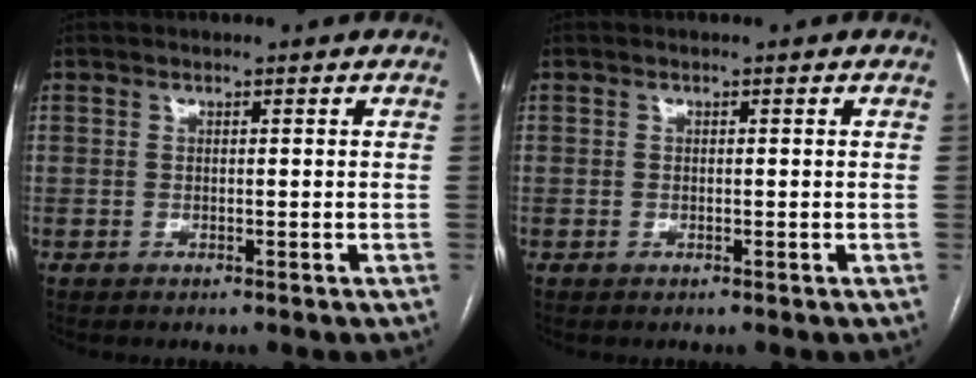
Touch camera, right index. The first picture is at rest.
{"total": 0.0}